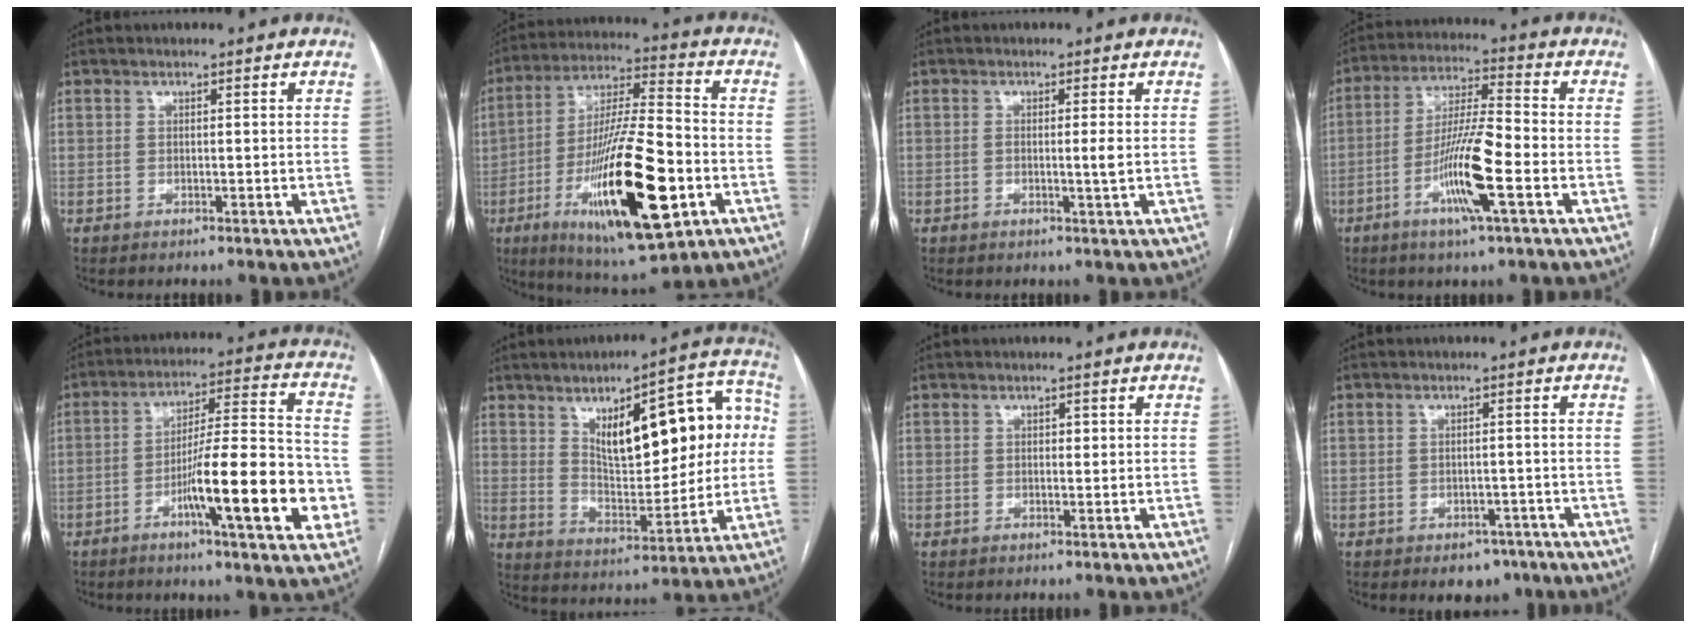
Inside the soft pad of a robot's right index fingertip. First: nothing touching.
{"total": 22.0, "force": [-6.7, 4.0, 20.5], "torque": [-0.367, -0.035, -0.103]}
{"total": 1.7, "force": [-0.2, -0.3, 1.7], "torque": [-0.029, -0.004, -0.005]}
{"total": 10.3, "force": [-3.8, 0.7, 9.5], "torque": [-0.180, -0.004, -0.072]}
{"total": 17.2, "force": [-5.4, 2.0, 16.2], "torque": [-0.253, 0.003, -0.082]}
{"total": 18.7, "force": [4.5, 7.1, 16.7], "torque": [-0.228, 0.036, 0.074]}
{"total": 0.8, "force": [0.2, 0.6, 0.5], "torque": [-0.007, 0.004, 0.002]}
{"total": 3.8, "force": [-2.4, 2.6, 1.4], "torque": [-0.007, 0.010, -0.024]}